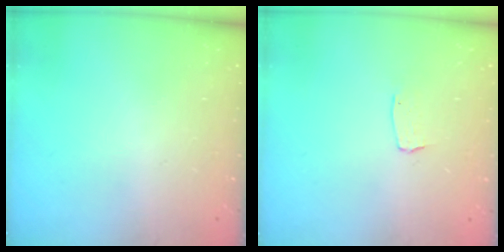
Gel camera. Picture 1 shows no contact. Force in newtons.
{"total": 4.0, "press": 3.9, "slide": 0.2}